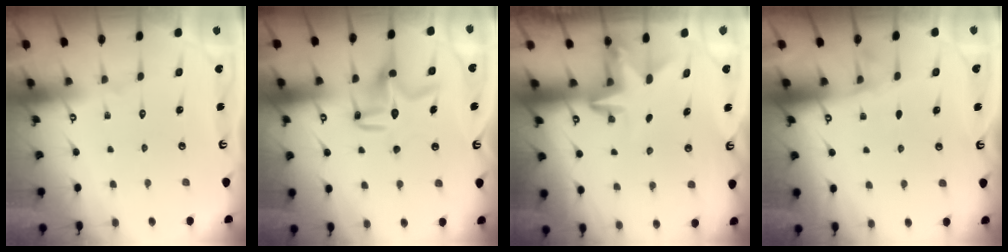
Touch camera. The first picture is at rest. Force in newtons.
{"total": 11.6, "press": 11.6, "slide": 0.3}
{"total": 3.3, "press": 3.3, "slide": 0.3}
{"total": 2.9, "press": 2.9, "slide": 0.4}